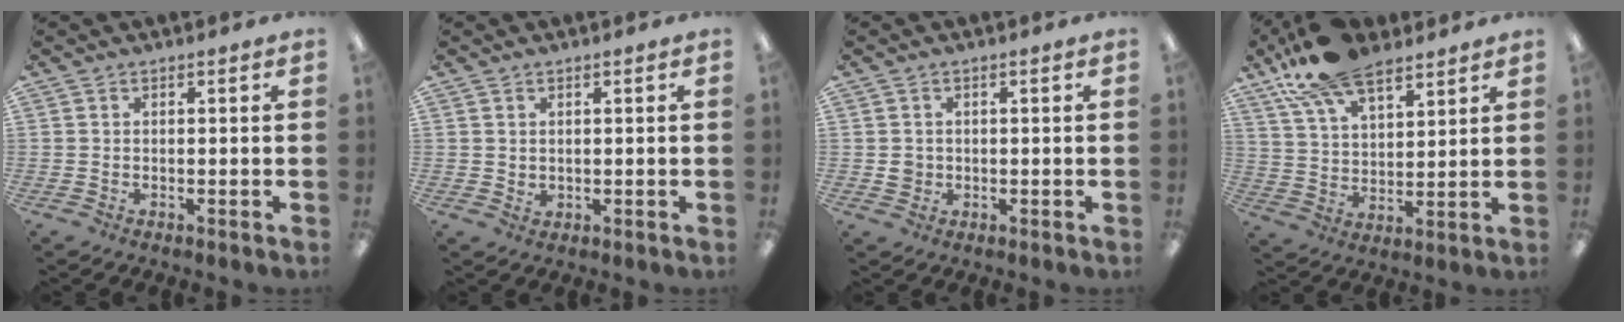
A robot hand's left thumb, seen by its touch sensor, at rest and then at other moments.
{"total": 1.4, "force": [1.0, 0.8, 0.5], "torque": [-0.012, 0.001, 0.018]}
{"total": 2.2, "force": [0.3, 2.1, 0.7], "torque": [-0.007, 0.000, 0.002]}
{"total": 16.3, "force": [11.2, 7.7, 9.1], "torque": [-0.167, -0.044, 0.202]}